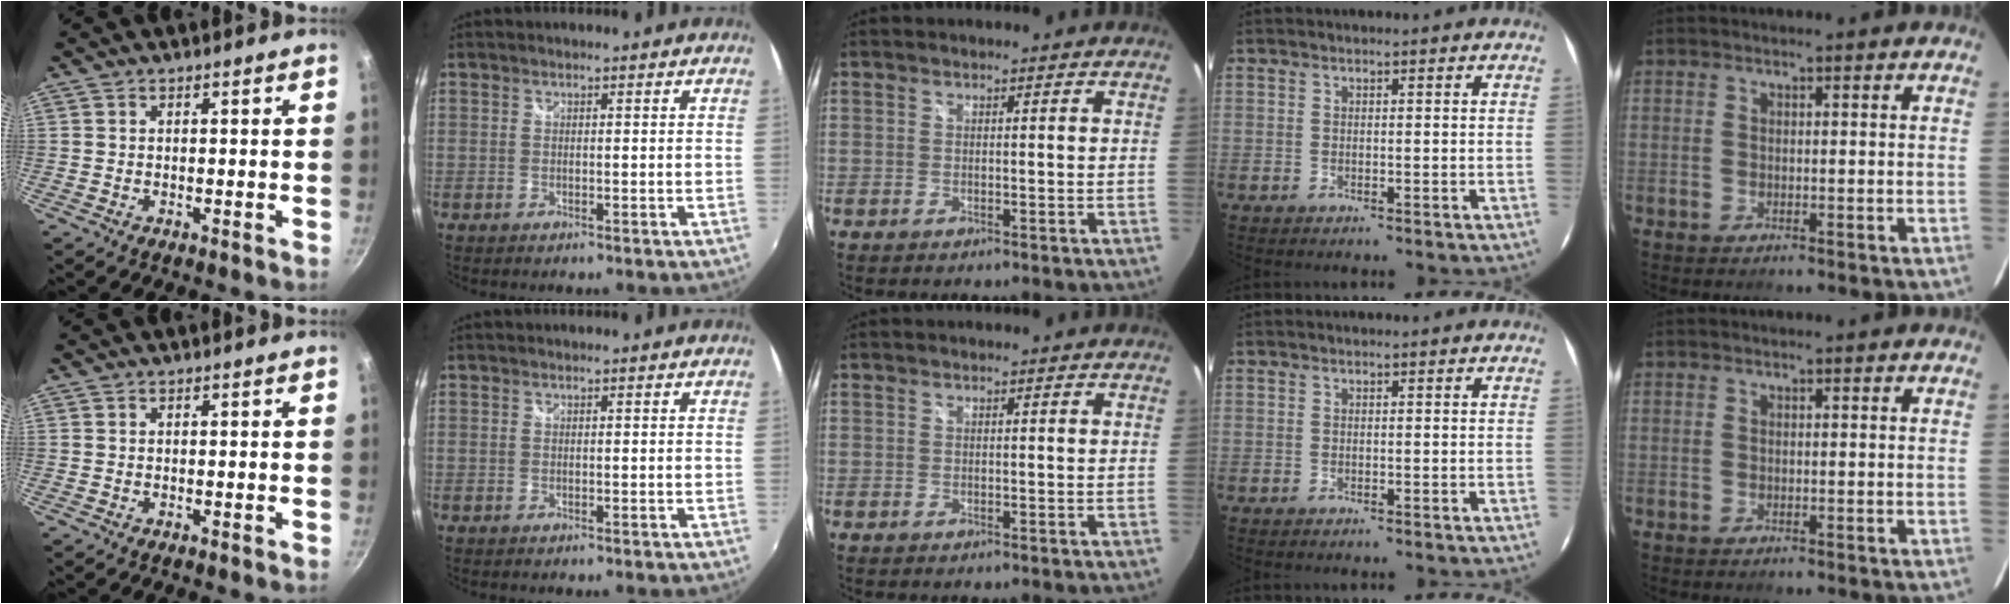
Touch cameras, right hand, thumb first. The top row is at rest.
{}